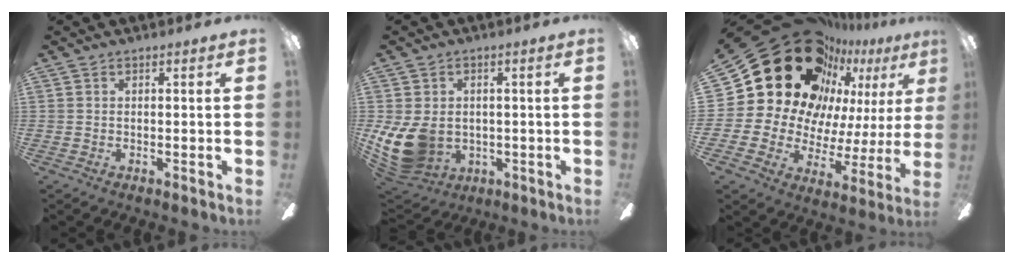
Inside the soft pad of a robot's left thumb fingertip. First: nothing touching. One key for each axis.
{"total": 11.4, "fx": -1.4, "fy": 9.0, "fz": 6.9, "tx": -0.170, "ty": -0.001, "tz": -0.021}
{"total": 29.3, "fx": 17.5, "fy": 18.6, "fz": 14.5, "tx": -0.220, "ty": -0.130, "tz": 0.353}